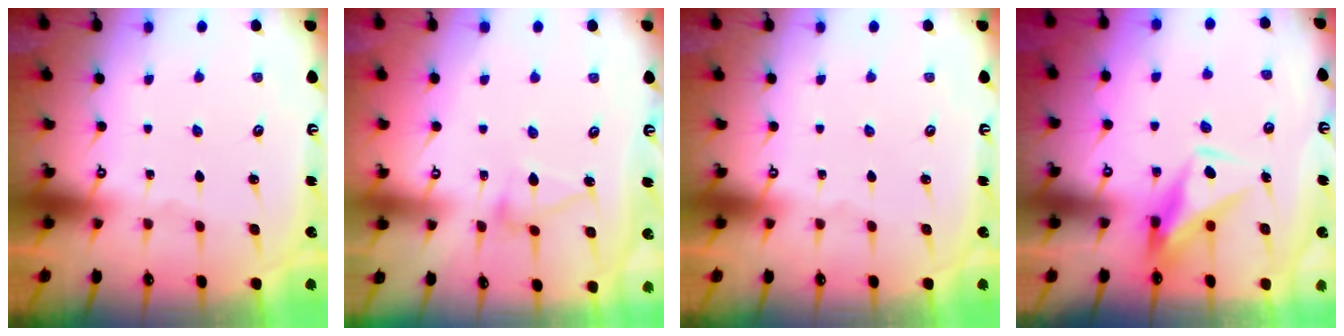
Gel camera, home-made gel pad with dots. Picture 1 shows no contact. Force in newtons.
{"total": 8.7, "press": 8.7, "slide": 0.5}
{"total": 0.0}
{"total": 9.5, "press": 9.5, "slide": 0.9}